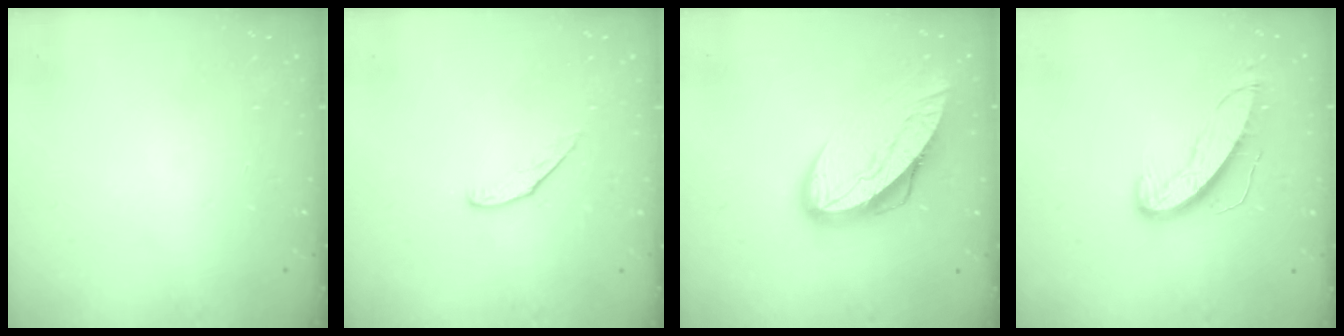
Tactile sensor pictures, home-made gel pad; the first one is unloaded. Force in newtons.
{"total": 5.0, "press": 4.9, "slide": 0.6}
{"total": 14.8, "press": 14.8, "slide": 1.3}
{"total": 9.6, "press": 9.6, "slide": 0.5}